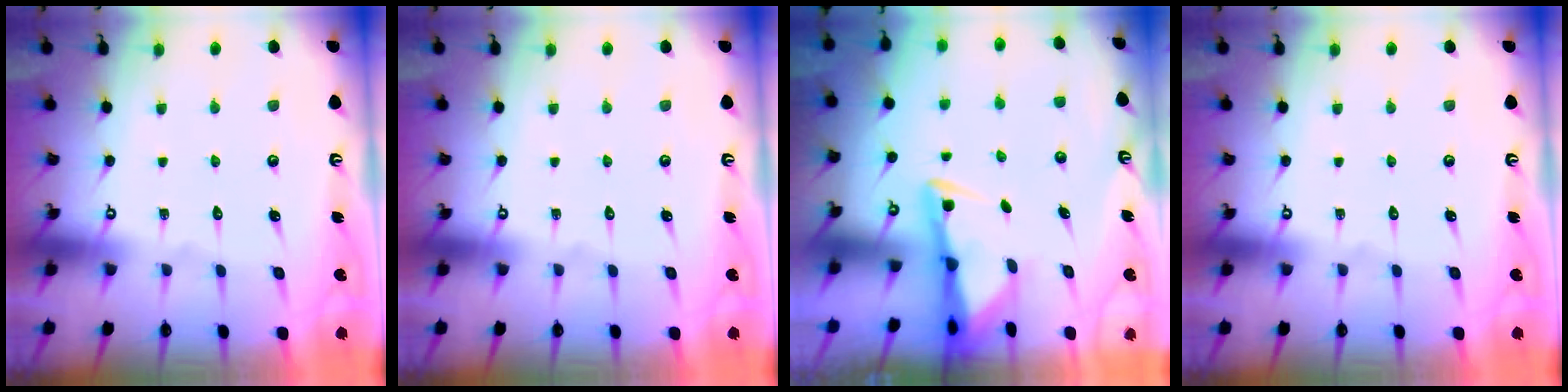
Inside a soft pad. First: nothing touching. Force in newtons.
{"total": 0.0}
{"total": 2.7, "press": 2.6, "slide": 0.7}
{"total": 0.0}